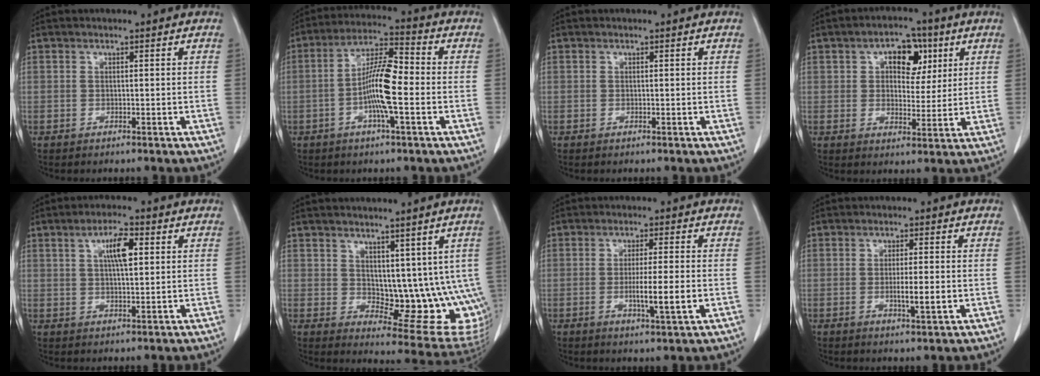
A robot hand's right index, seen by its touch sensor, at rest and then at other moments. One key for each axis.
{"total": 9.4, "fx": -2.0, "fy": 1.2, "fz": 9.1, "tx": -0.173, "ty": 0.011, "tz": -0.042}
{"total": 0.0}
{"total": 7.4, "fx": 2.8, "fy": 4.4, "fz": 5.3, "tx": -0.074, "ty": 0.021, "tz": 0.043}
{"total": 5.3, "fx": 1.7, "fy": 1.2, "fz": 4.9, "tx": -0.089, "ty": 0.005, "tz": 0.030}
{"total": 12.9, "fx": 2.7, "fy": 6.8, "fz": 10.6, "tx": -0.117, "ty": -0.010, "tz": 0.059}
{"total": 6.2, "fx": -1.3, "fy": -0.1, "fz": 6.0, "tx": -0.098, "ty": -0.011, "tz": -0.019}
{"total": 4.0, "fx": -0.7, "fy": 0.3, "fz": 4.0, "tx": -0.063, "ty": -0.004, "tz": -0.006}